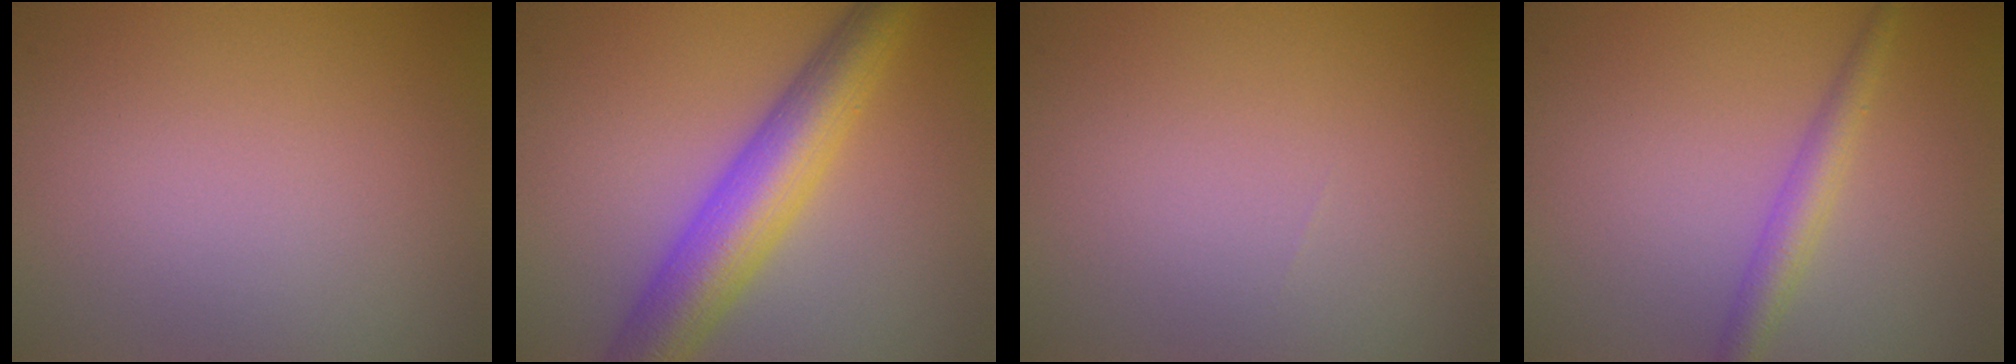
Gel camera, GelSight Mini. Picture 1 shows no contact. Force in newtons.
{"total": 7.2, "press": 7.2, "slide": 0.1}
{"total": 0.0}
{"total": 2.5, "press": 2.5, "slide": 0.0}